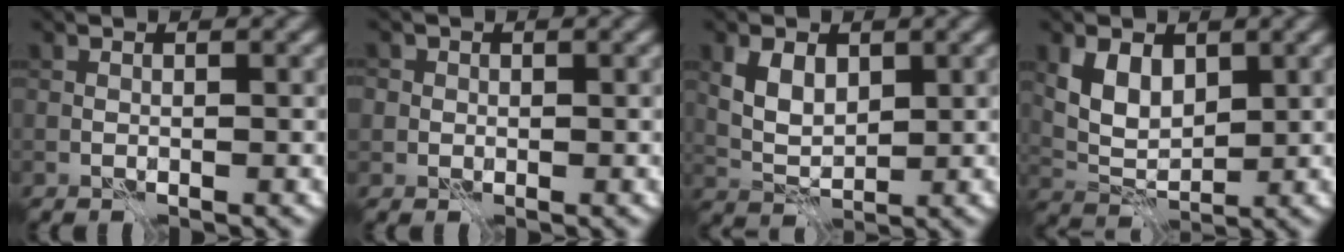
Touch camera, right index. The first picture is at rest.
{"total": 1.6, "force": [0.5, 1.5, 0.4], "torque": [0.003, 0.005, 0.001]}
{"total": 3.7, "force": [1.3, 2.3, 2.6], "torque": [-0.055, 0.001, 0.026]}
{"total": 4.2, "force": [1.6, 2.7, 2.8], "torque": [-0.062, -0.003, 0.033]}